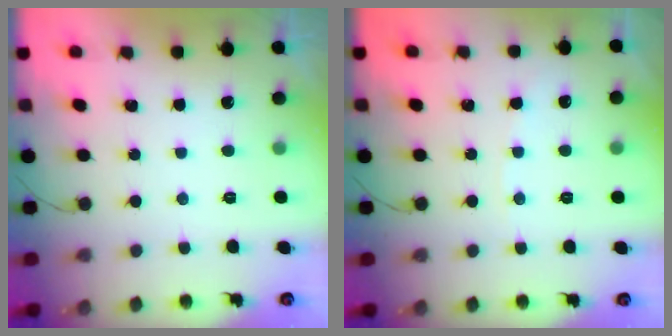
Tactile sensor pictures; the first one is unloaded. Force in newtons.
{"total": 3.3, "press": 3.3, "slide": 0.3}